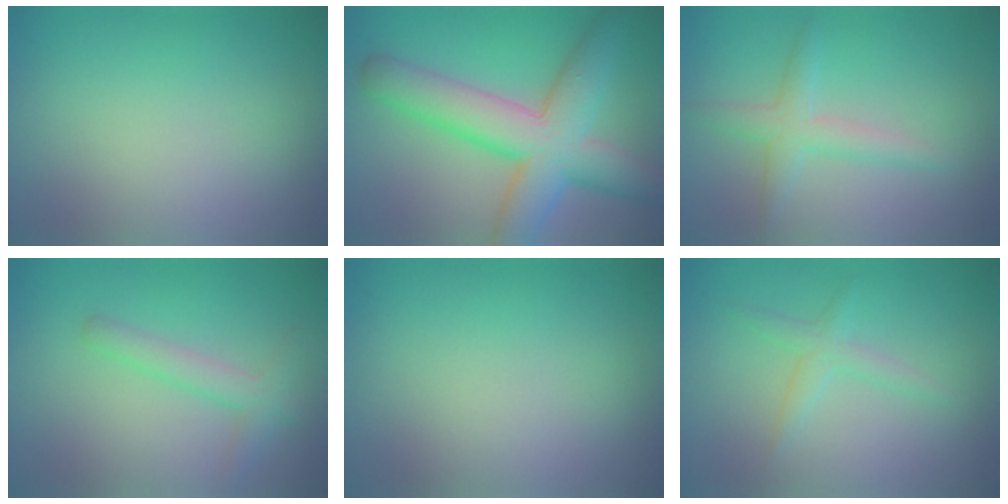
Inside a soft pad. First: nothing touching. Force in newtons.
{"total": 9.4, "press": 9.4, "slide": 0.2}
{"total": 2.7, "press": 2.7, "slide": 0.0}
{"total": 2.5, "press": 2.5, "slide": 0.1}
{"total": 0.0}
{"total": 1.8, "press": 1.8, "slide": 0.1}